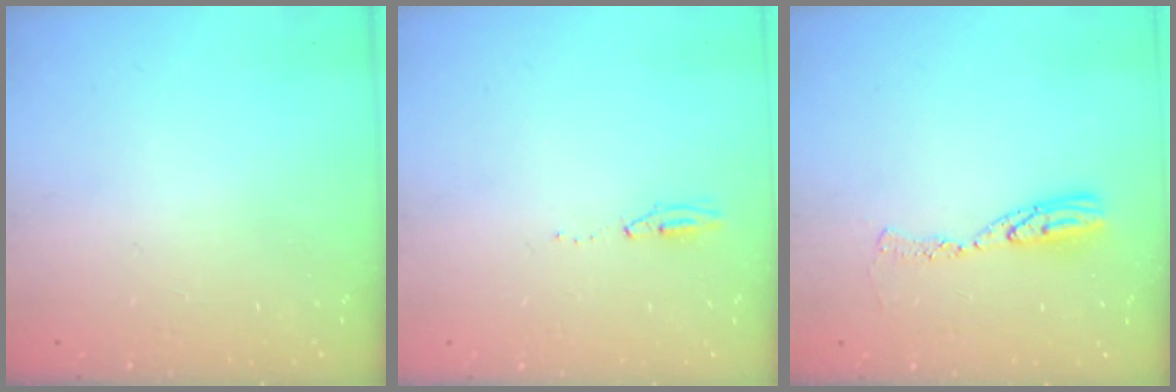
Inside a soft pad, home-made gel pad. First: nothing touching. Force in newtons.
{"total": 15.0, "press": 4.8, "slide": 14.3}
{"total": 8.2, "press": 8.1, "slide": 0.7}